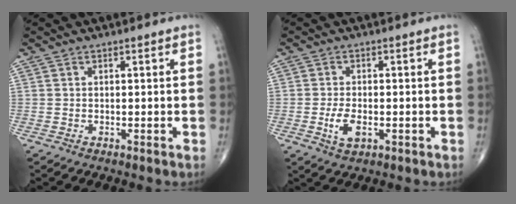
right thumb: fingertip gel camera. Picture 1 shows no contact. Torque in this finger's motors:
{"motor_torque": [0.11, -0.07, 0.60, -0.11, 0.03]}